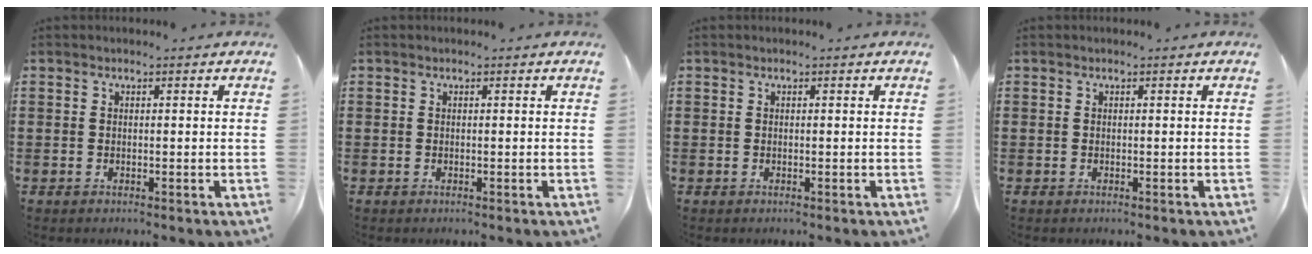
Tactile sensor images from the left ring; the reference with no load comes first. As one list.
[{"total": 0.0}, {"total": 0.0}, {"total": 0.0}]